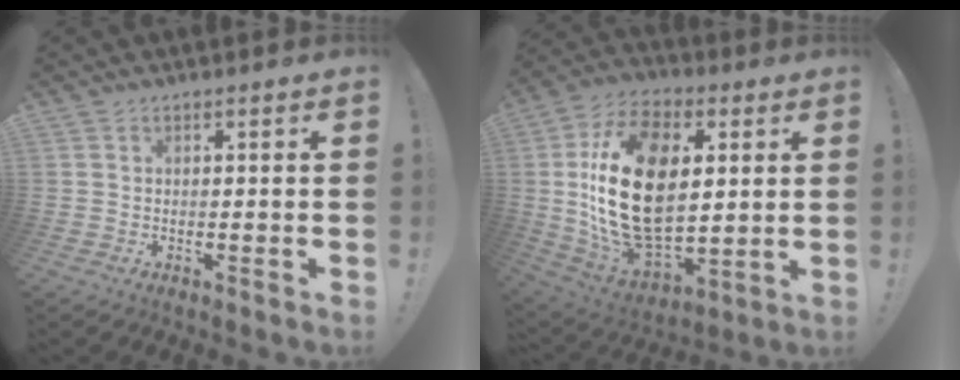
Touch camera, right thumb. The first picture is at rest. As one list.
[{"total": 27.6, "force": [3.4, 17.2, 21.4], "torque": [-0.427, -0.012, 0.066]}]